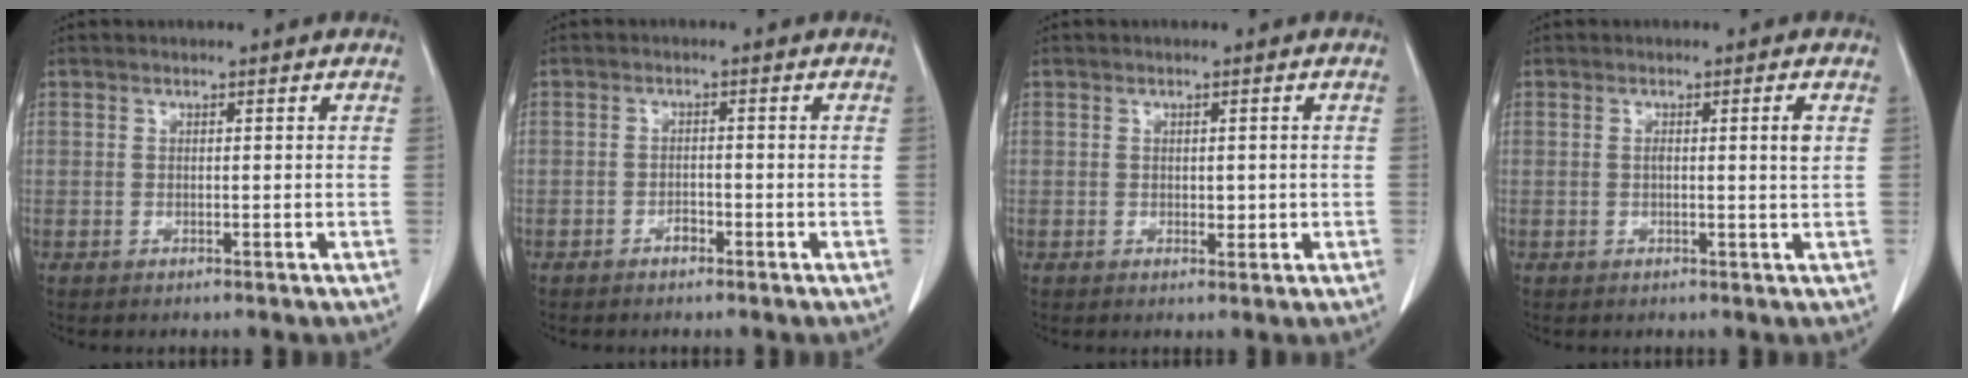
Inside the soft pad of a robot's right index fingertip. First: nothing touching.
{"total": 1.3, "force": [-1.0, 0.6, 0.6], "torque": [-0.008, 0.003, -0.015]}
{"total": 1.6, "force": [-0.1, 1.0, 1.3], "torque": [-0.016, -0.001, 0.002]}
{"total": 2.5, "force": [0.5, -0.2, 2.5], "torque": [-0.044, 0.002, 0.008]}